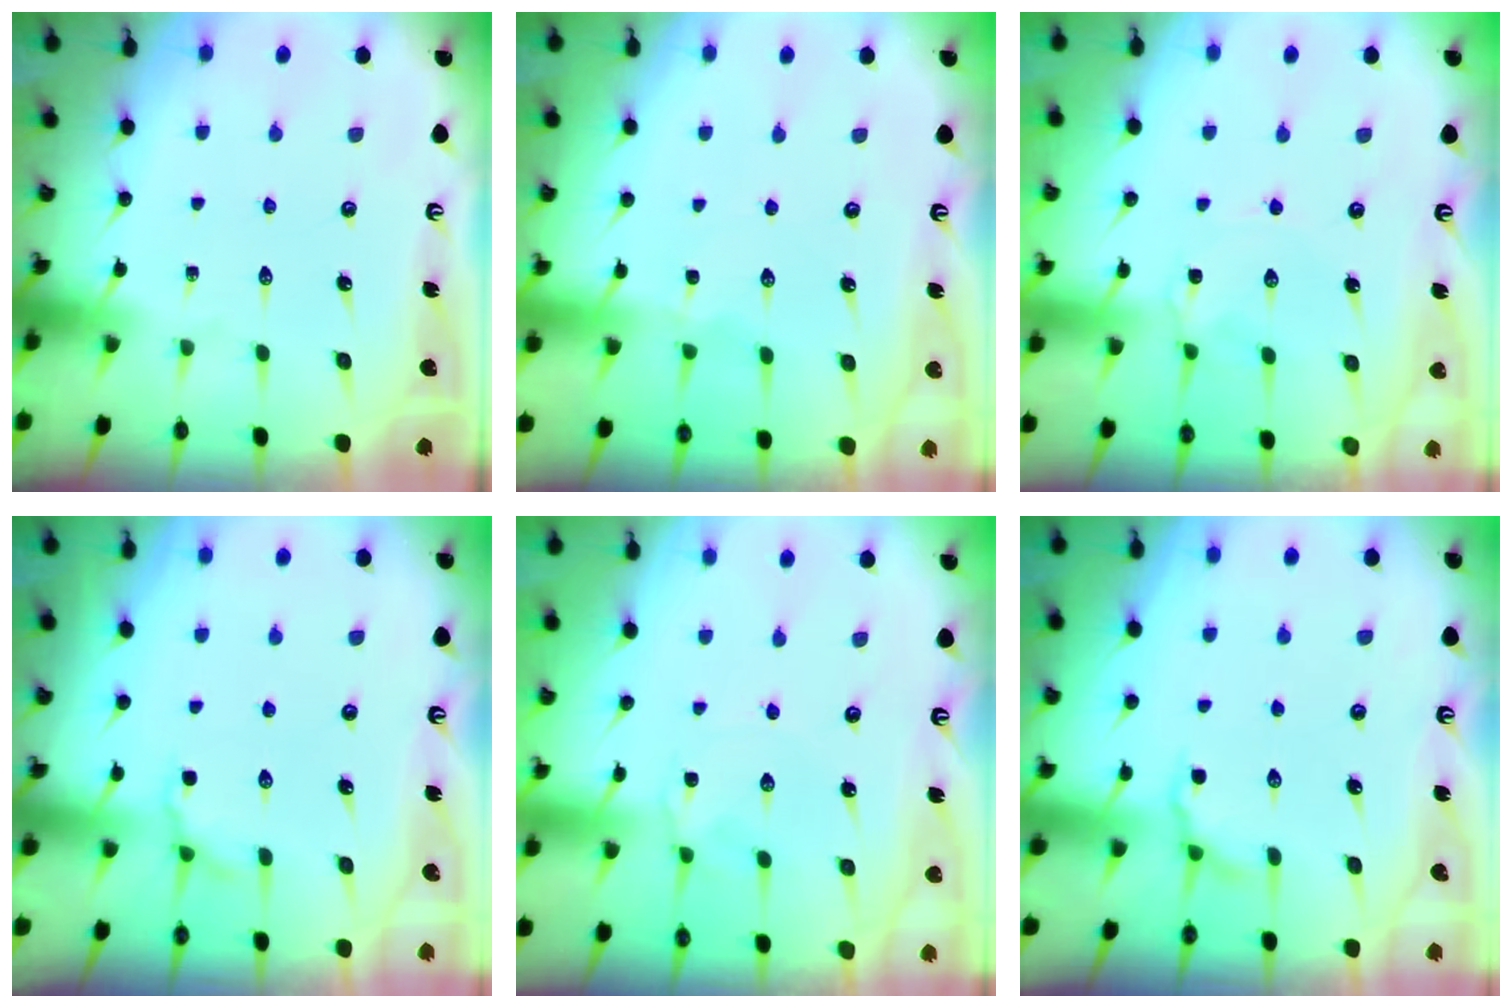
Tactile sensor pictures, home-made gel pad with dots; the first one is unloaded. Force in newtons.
{"total": 2.3, "press": 2.2, "slide": 0.5}
{"total": 2.7, "press": 2.7, "slide": 0.5}
{"total": 4.9, "press": 4.6, "slide": 1.4}
{"total": 1.8, "press": 1.8, "slide": 0.2}
{"total": 3.6, "press": 3.0, "slide": 2.0}